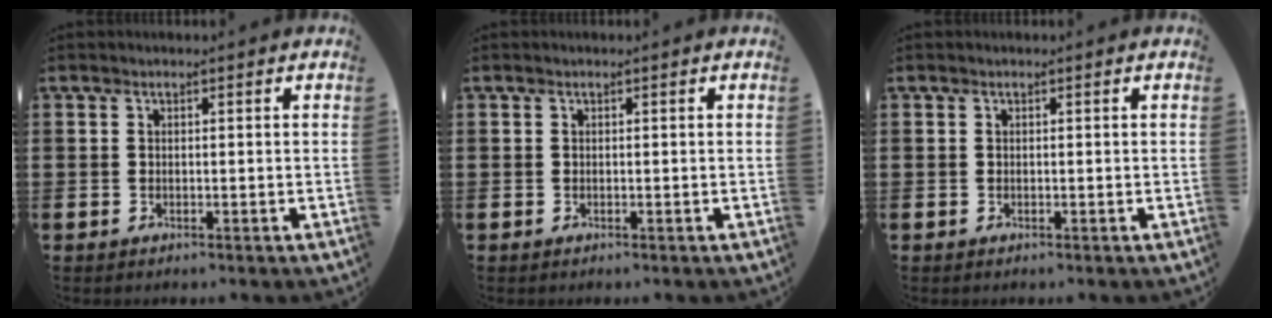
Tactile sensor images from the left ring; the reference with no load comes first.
{"total": 0.0}
{"total": 0.0}